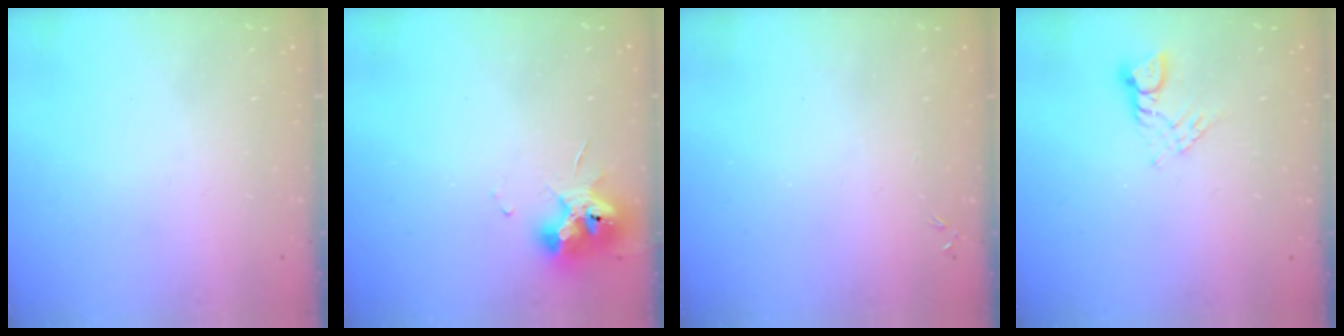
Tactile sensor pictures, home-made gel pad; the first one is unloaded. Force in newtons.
{"total": 11.3, "press": 11.3, "slide": 1.0}
{"total": 0.0}
{"total": 3.8, "press": 3.8, "slide": 0.2}